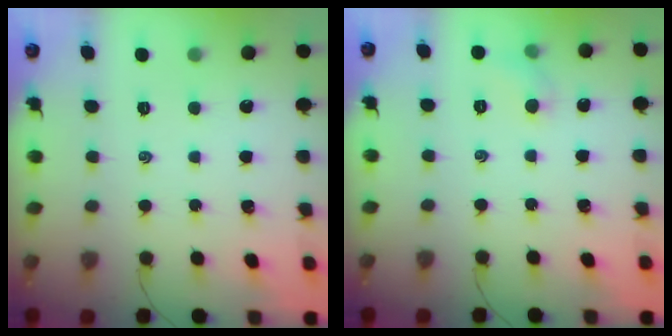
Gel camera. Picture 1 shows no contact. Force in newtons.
{"total": 4.8, "press": 4.6, "slide": 1.4}